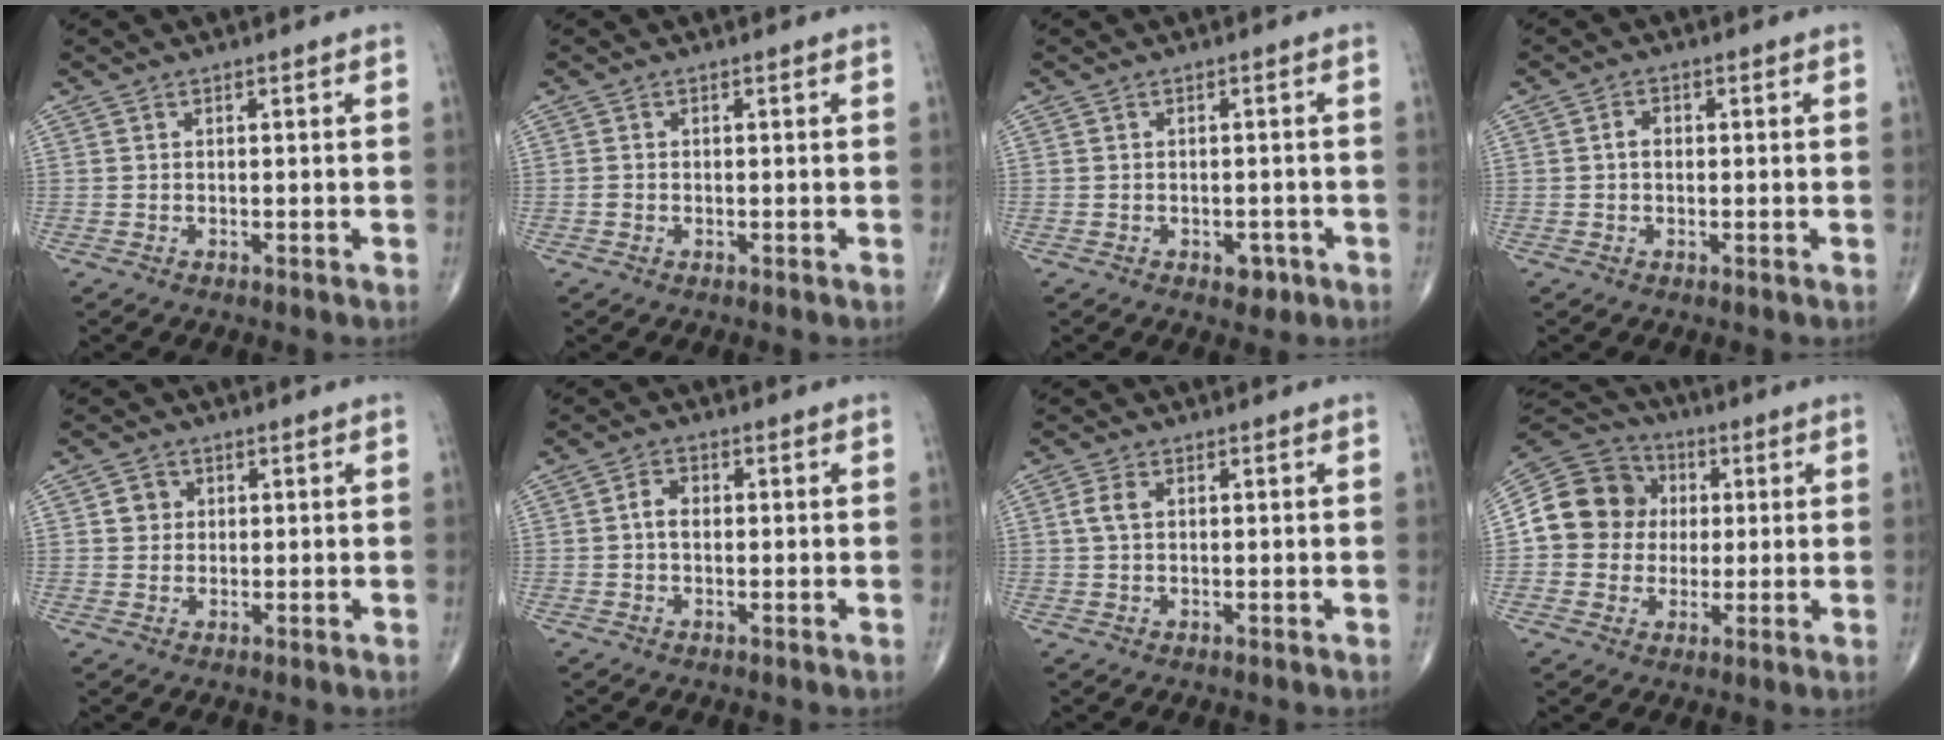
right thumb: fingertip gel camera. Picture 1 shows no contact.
{"total": 0.7, "force": [-0.2, 0.6, 0.3], "torque": [-0.005, 0.001, -0.004]}
{"total": 2.6, "force": [-1.3, 1.8, 1.4], "torque": [-0.005, 0.005, -0.013]}
{"total": 2.0, "force": [0.0, 1.4, 1.3], "torque": [-0.017, 0.008, -0.002]}
{"total": 2.9, "force": [0.7, 2.7, 0.9], "torque": [0.002, 0.001, 0.007]}
{"total": 3.0, "force": [0.0, 2.1, 2.1], "torque": [-0.034, 0.011, -0.004]}
{"total": 2.8, "force": [0.7, 1.6, 2.2], "torque": [-0.051, 0.009, 0.013]}
{"total": 13.8, "force": [1.1, 12.6, 5.3], "torque": [-0.074, 0.027, 0.016]}